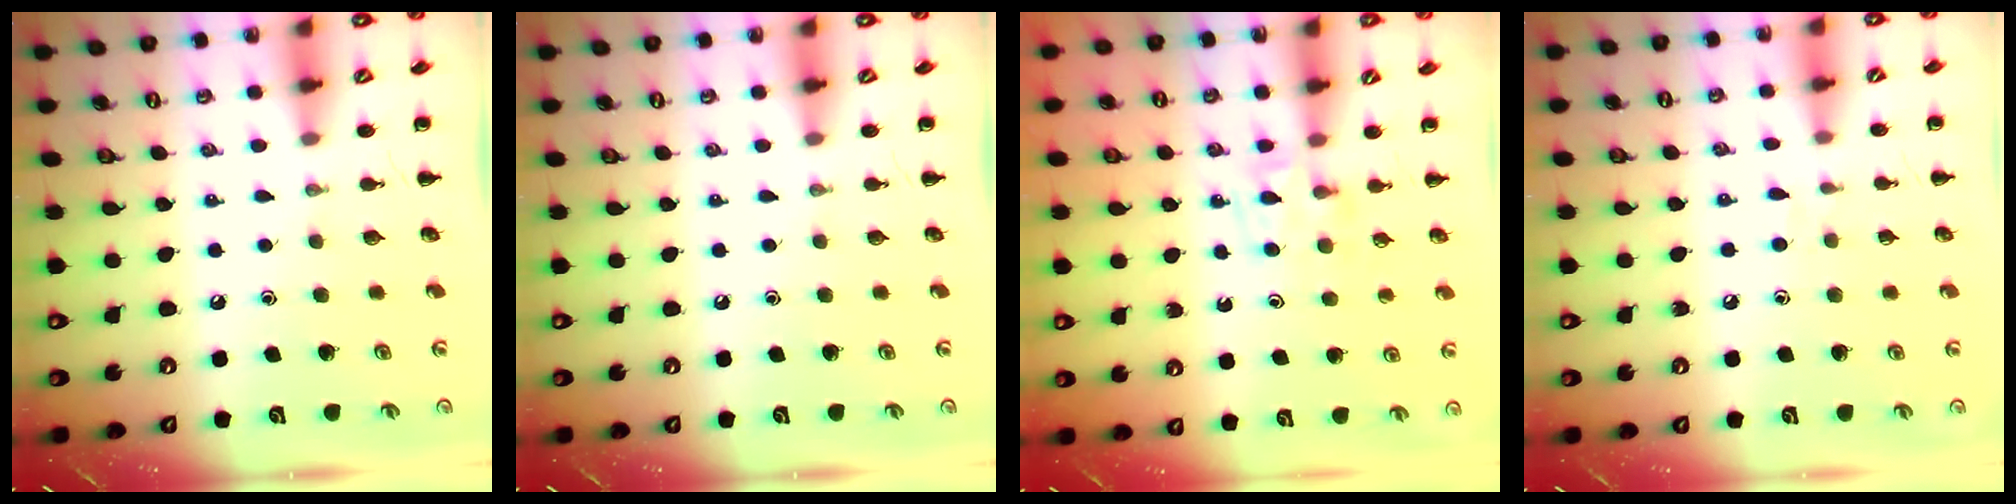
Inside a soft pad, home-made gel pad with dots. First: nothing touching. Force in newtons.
{"total": 0.0}
{"total": 6.2, "press": 6.0, "slide": 1.4}
{"total": 3.5, "press": 3.1, "slide": 1.6}